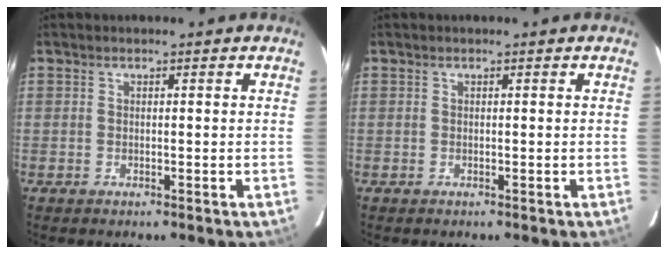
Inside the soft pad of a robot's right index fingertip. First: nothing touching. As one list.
[{"total": 0.0}]